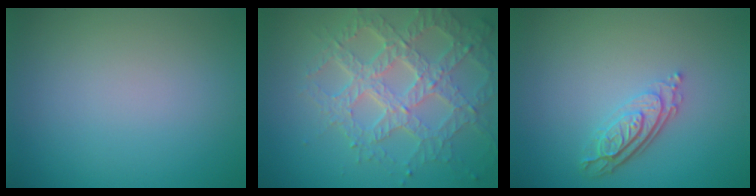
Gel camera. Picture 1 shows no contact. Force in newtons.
{"total": 7.1, "press": 5.2, "slide": 4.9}
{"total": 3.6, "press": 2.6, "slide": 2.5}